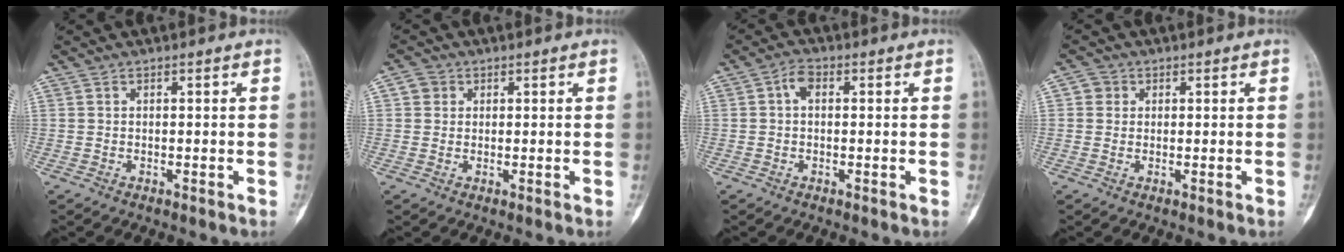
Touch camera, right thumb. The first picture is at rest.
{"total": 2.4, "force": [0.7, 2.2, 0.6], "torque": [0.000, -0.001, 0.008]}
{"total": 2.8, "force": [0.4, 1.9, 2.1], "torque": [-0.029, 0.009, 0.000]}
{"total": 2.2, "force": [0.5, 2.1, 0.5], "torque": [0.003, 0.001, 0.005]}